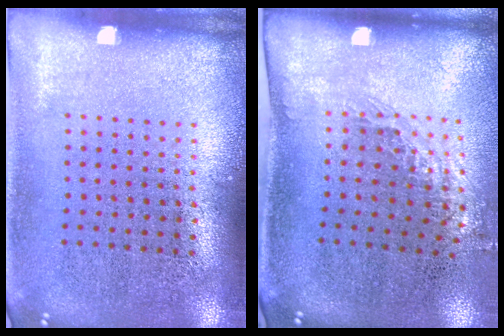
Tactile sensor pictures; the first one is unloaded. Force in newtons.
{"total": 1.2, "press": 0.9, "slide": 0.7}